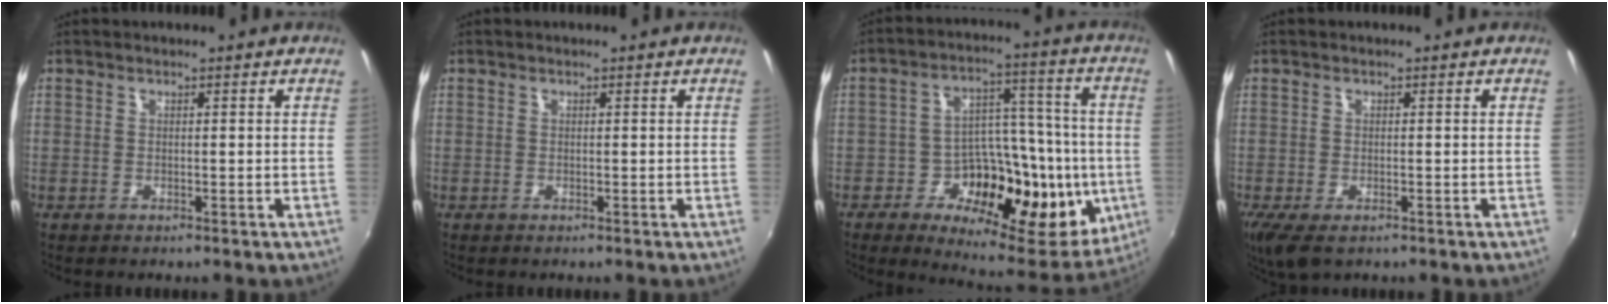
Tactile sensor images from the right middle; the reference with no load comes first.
{"total": 0.0}
{"total": 22.3, "force": [-5.1, 14.0, 16.6], "torque": [-0.253, 0.011, -0.065]}
{"total": 5.9, "force": [-3.4, 2.5, 4.1], "torque": [-0.084, -0.029, -0.052]}